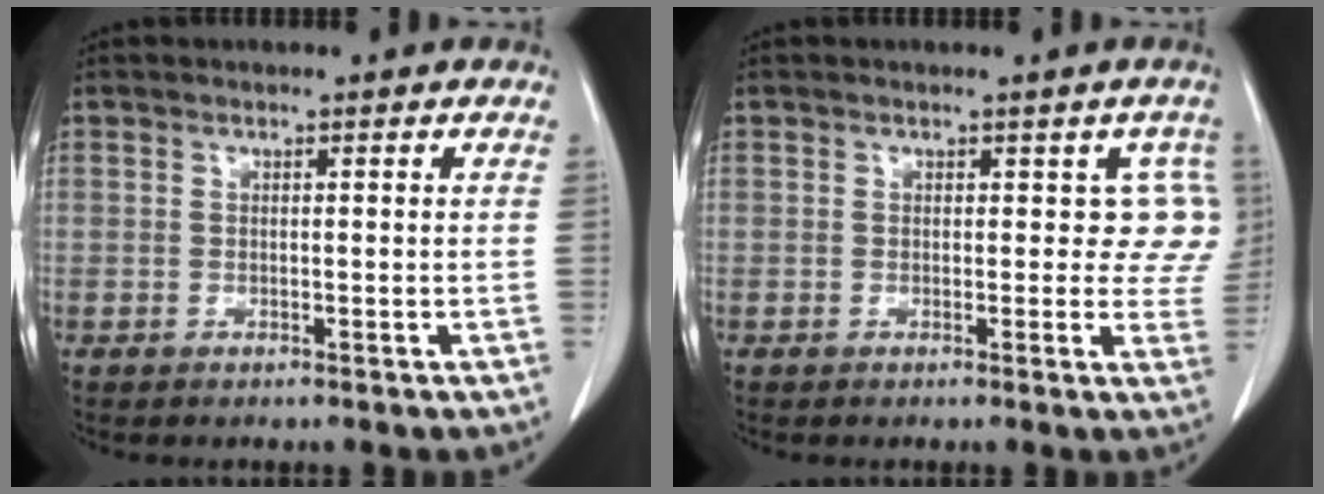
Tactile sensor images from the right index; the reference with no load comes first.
{"total": 4.7, "force": [1.3, 3.2, 3.2], "torque": [0.003, 0.009, 0.005]}